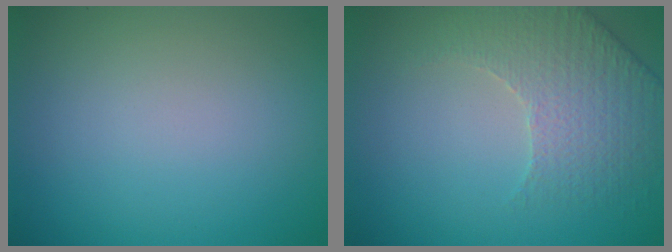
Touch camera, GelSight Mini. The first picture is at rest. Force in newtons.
{"total": 2.6, "press": 2.4, "slide": 1.0}